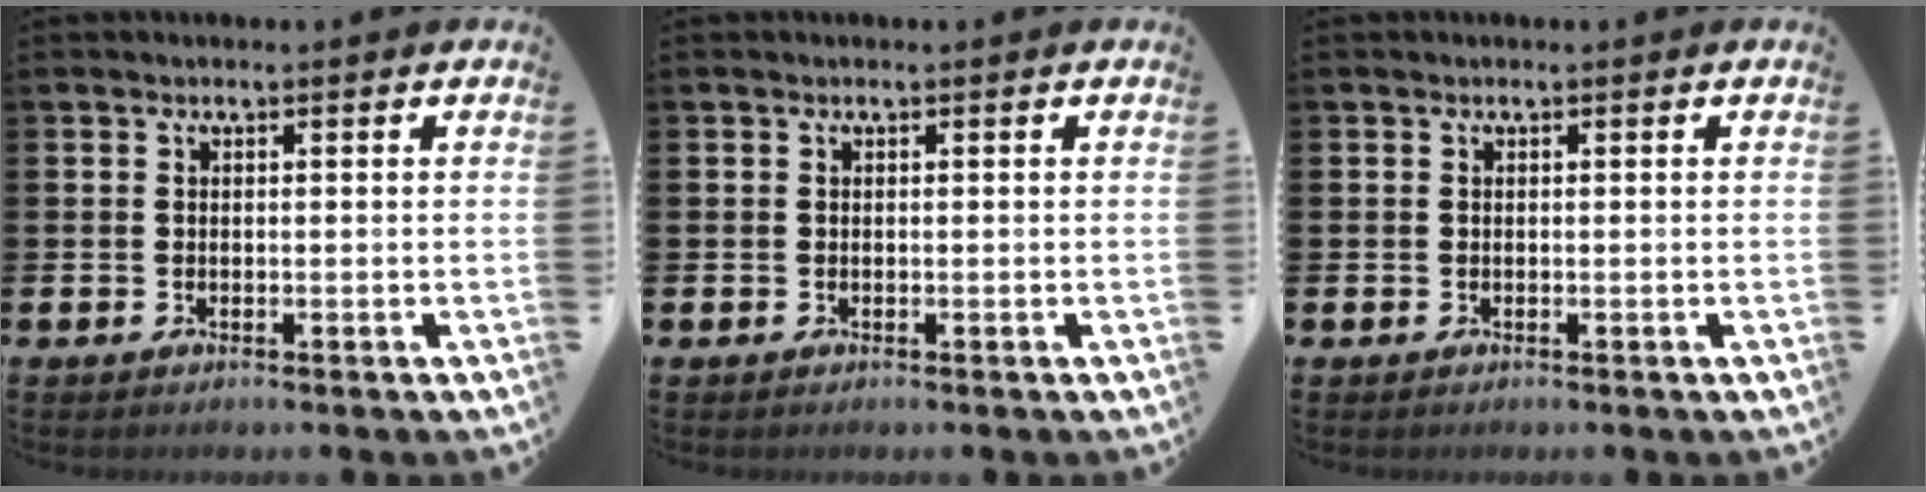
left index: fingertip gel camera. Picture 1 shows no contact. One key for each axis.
{"total": 0.0}
{"total": 0.0}